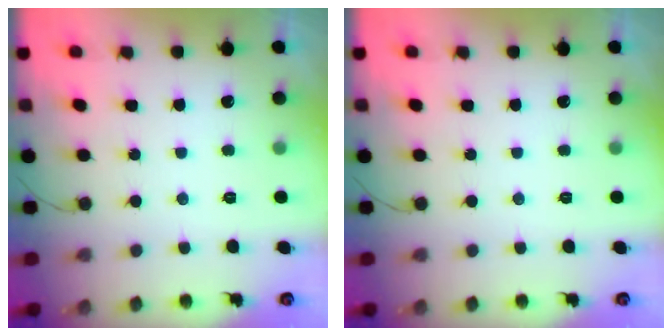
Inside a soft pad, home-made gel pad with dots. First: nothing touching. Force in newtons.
{"total": 0.0}